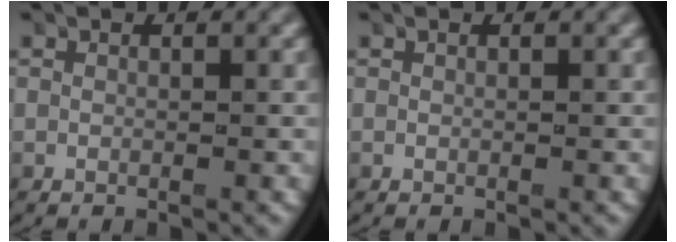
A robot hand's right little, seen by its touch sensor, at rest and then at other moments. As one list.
[{"total": 0.0}]